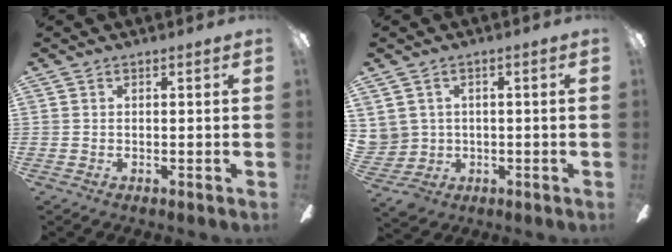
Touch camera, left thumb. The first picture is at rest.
{"total": 5.1, "force": [1.5, 4.8, -0.3], "torque": [-0.018, -0.006, 0.035]}